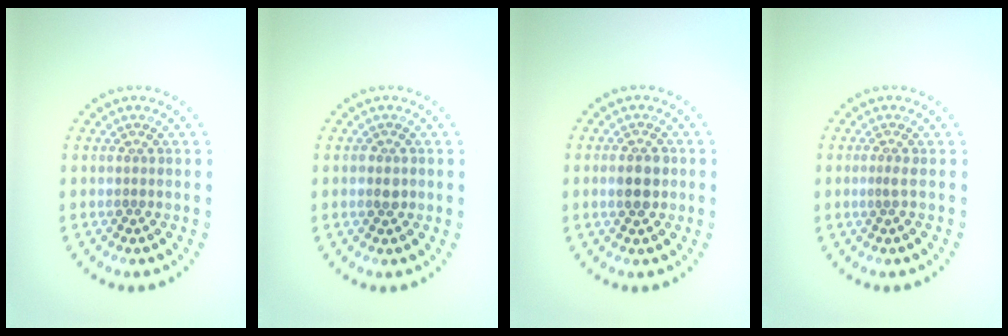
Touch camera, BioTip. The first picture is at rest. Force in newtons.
{"total": 1.1, "press": 1.1, "slide": 0.2}
{"total": 2.8, "press": 2.8, "slide": 0.2}
{"total": 0.6, "press": 0.3, "slide": 0.5}